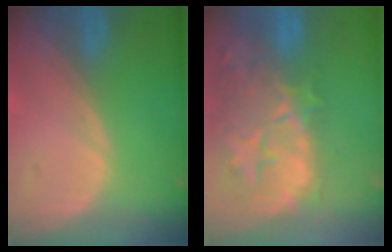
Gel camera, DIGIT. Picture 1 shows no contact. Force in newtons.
{"total": 14.3, "press": 12.0, "slide": 7.9}